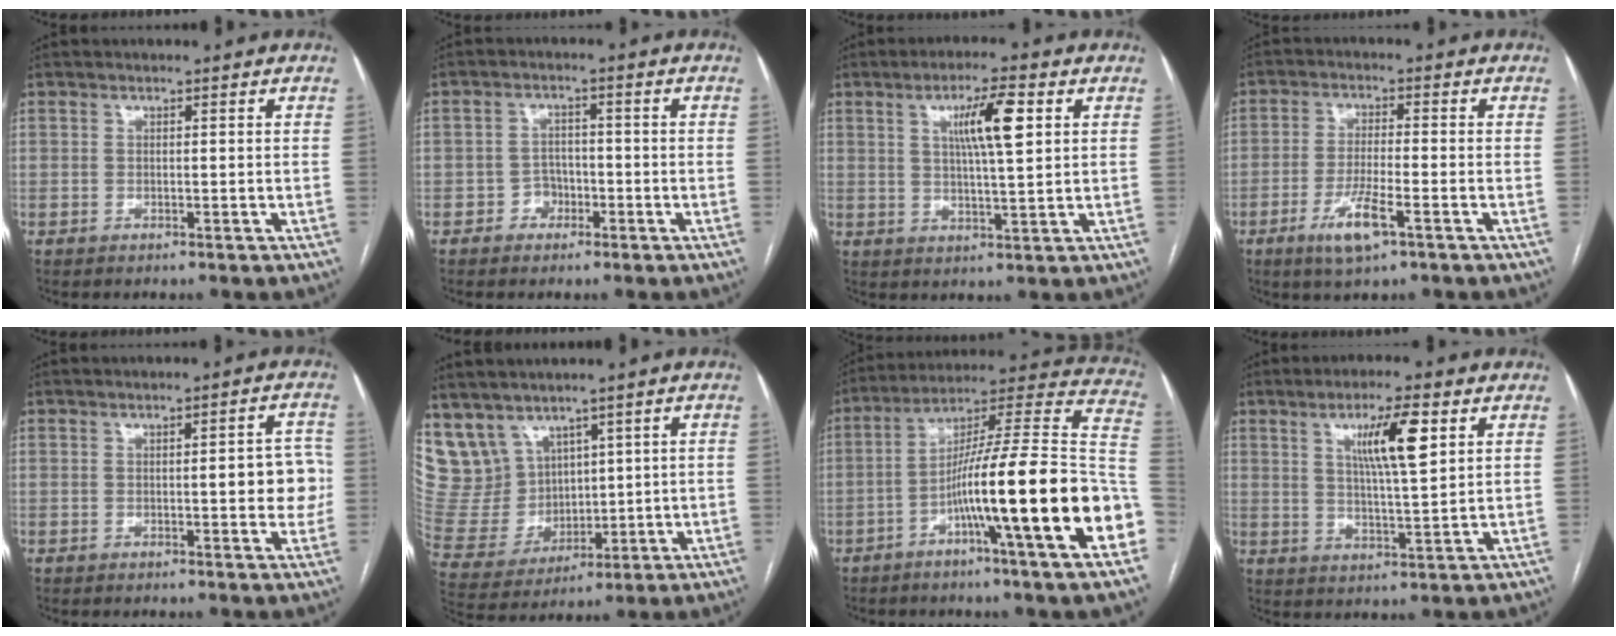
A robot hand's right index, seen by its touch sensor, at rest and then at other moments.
{"total": 3.0, "force": [-1.4, 2.5, 0.6], "torque": [0.000, 0.011, -0.026]}
{"total": 8.0, "force": [2.7, 0.8, 7.5], "torque": [-0.131, 0.006, 0.045]}
{"total": 6.6, "force": [-3.3, 0.8, 5.6], "torque": [-0.110, -0.012, -0.059]}
{"total": 5.7, "force": [0.0, 1.7, 5.4], "torque": [-0.056, 0.011, -0.003]}
{"total": 12.0, "force": [7.8, 8.7, 2.8], "torque": [-0.082, 0.040, 0.187]}
{"total": 25.0, "force": [-7.7, 0.0, 23.8], "torque": [-0.289, 0.004, -0.129]}
{"total": 8.8, "force": [3.6, 0.8, 8.0], "torque": [-0.139, 0.001, 0.061]}